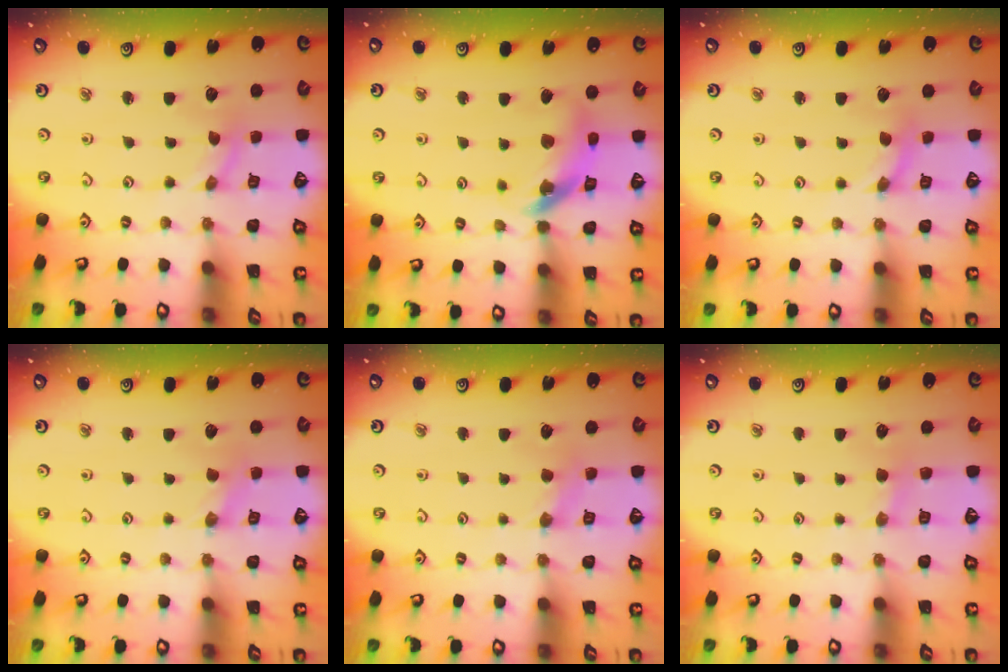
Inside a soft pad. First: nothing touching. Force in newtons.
{"total": 13.1, "press": 13.0, "slide": 1.7}
{"total": 0.8, "press": 0.8, "slide": 0.1}
{"total": 0.8, "press": 0.8, "slide": 0.1}
{"total": 2.2, "press": 2.2, "slide": 0.5}
{"total": 3.2, "press": 3.1, "slide": 0.7}